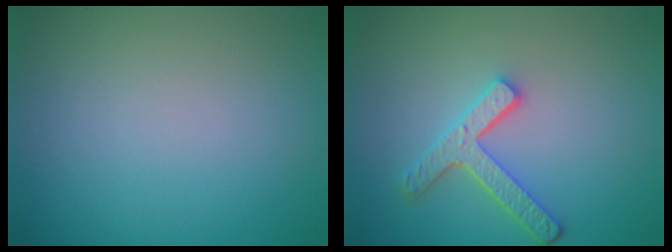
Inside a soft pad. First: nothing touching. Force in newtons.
{"total": 3.6, "press": 3.1, "slide": 1.8}